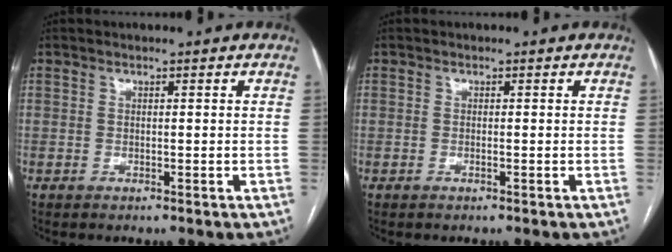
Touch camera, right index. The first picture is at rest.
{"total": 0.0}